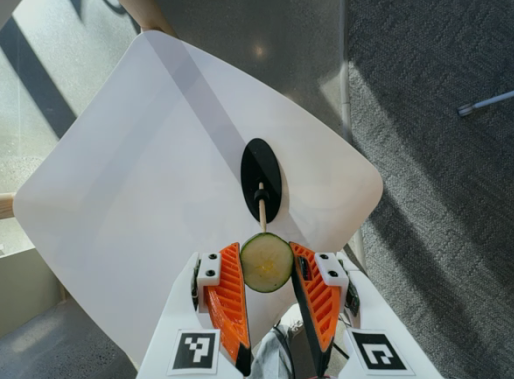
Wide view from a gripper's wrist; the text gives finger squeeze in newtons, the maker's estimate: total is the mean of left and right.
{"total": 8.2, "left": 8.0, "right": 8.5}